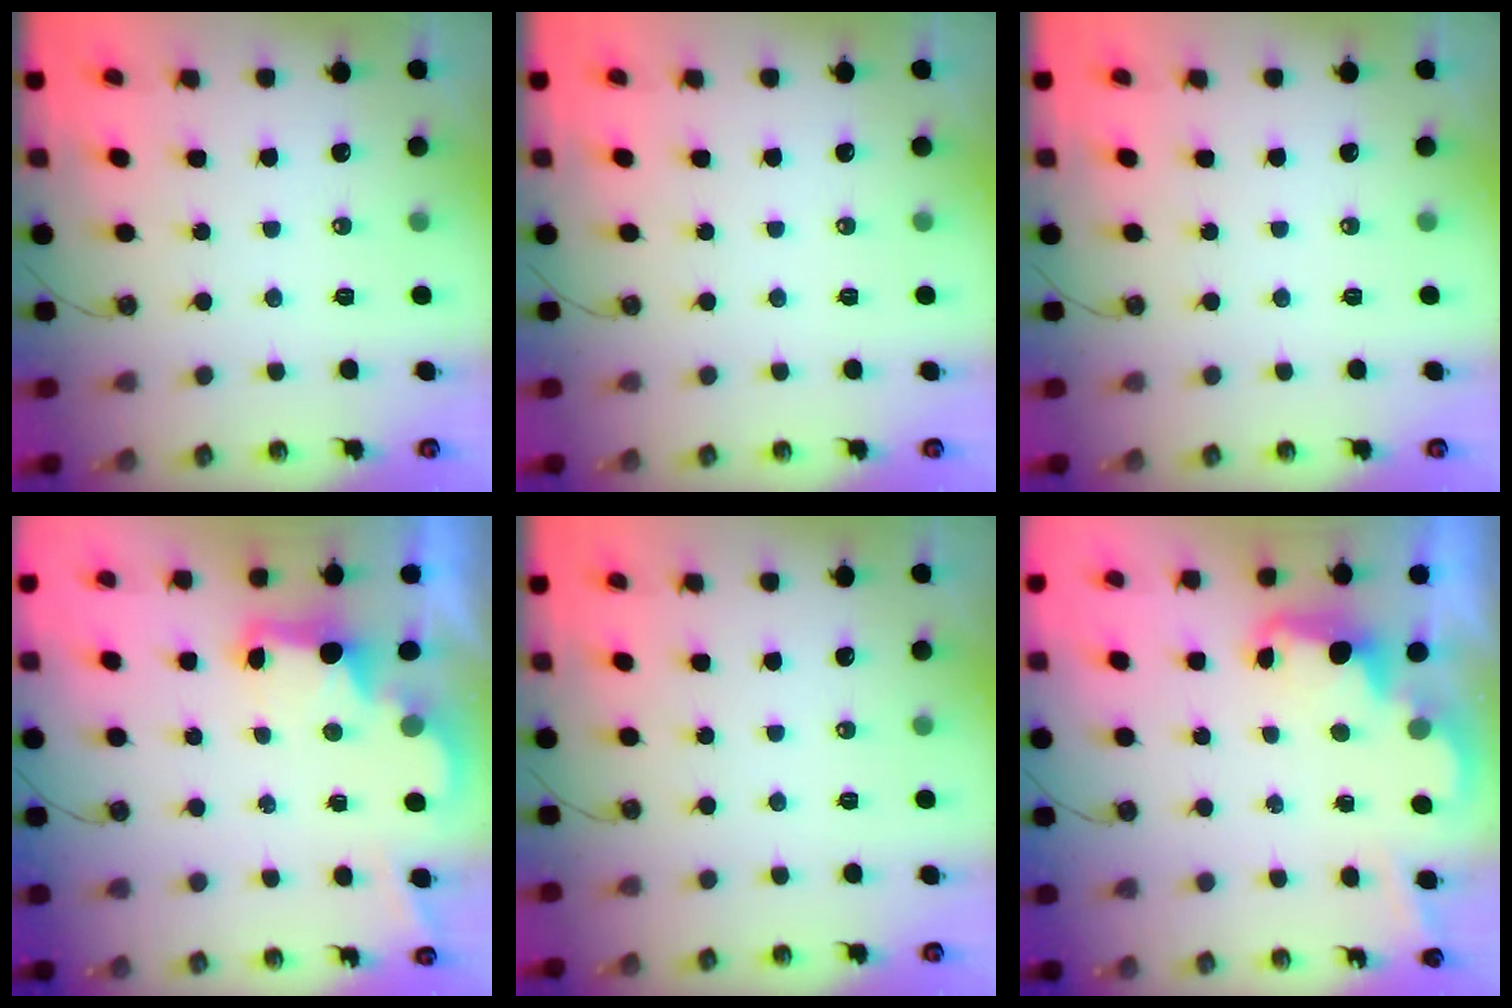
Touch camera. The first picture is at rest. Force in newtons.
{"total": 0.0}
{"total": 0.0}
{"total": 2.9, "press": 2.9, "slide": 0.6}
{"total": 0.0}
{"total": 2.3, "press": 2.2, "slide": 0.5}